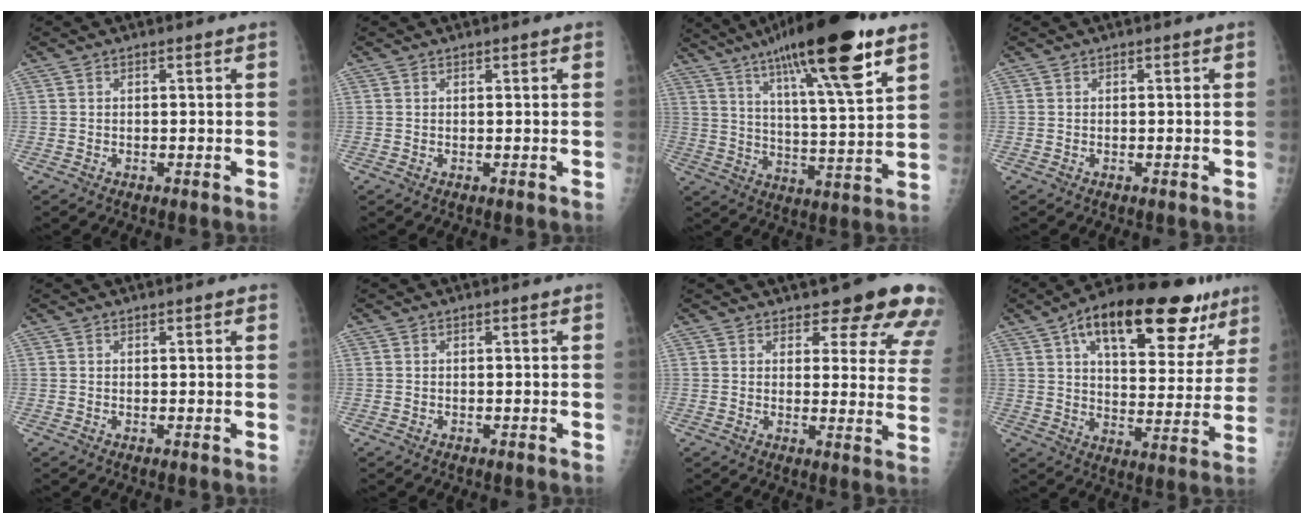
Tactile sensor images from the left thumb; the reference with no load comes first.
{"total": 0.7, "force": [0.5, 0.1, 0.5], "torque": [-0.006, 0.001, 0.006]}
{"total": 22.3, "force": [13.5, 3.3, 17.5], "torque": [-0.277, -0.039, 0.216]}
{"total": 0.0}
{"total": 1.1, "force": [0.8, 0.2, 0.7], "torque": [-0.006, 0.001, 0.009]}
{"total": 0.0}
{"total": 14.9, "force": [12.1, 5.1, 7.0], "torque": [-0.036, -0.070, 0.121]}
{"total": 26.0, "force": [14.2, 11.4, 18.6], "torque": [-0.235, -0.006, 0.210]}